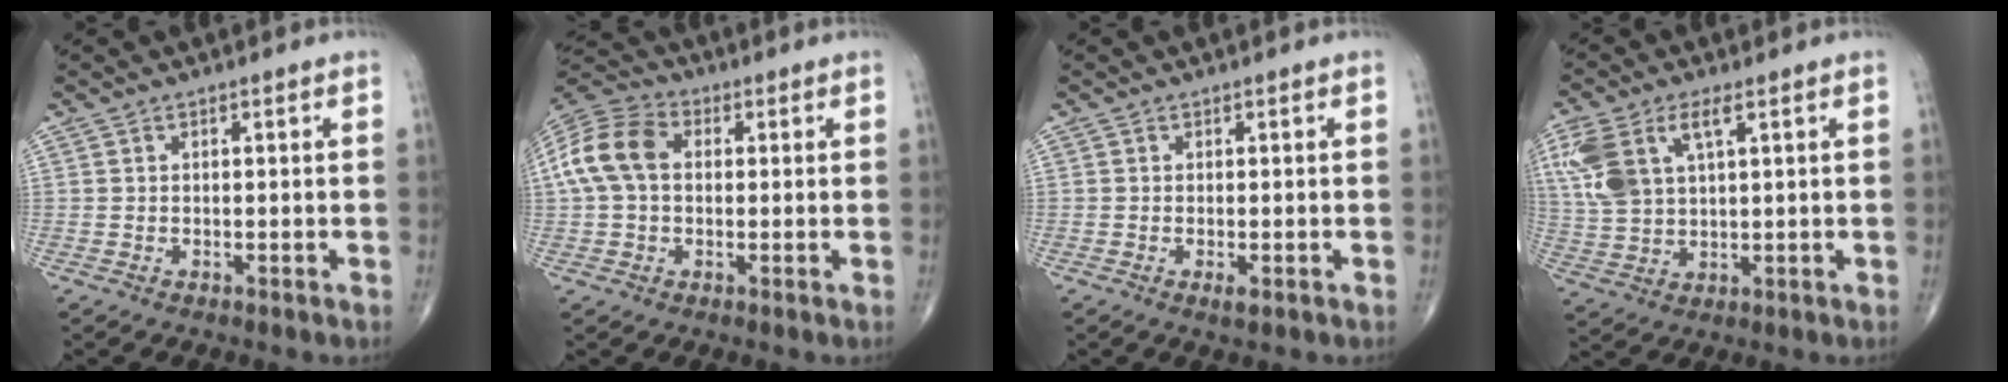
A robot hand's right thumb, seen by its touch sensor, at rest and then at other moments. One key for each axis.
{"total": 12.3, "fx": 1.4, "fy": 8.7, "fz": 8.6, "tx": -0.177, "ty": 0.033, "tz": 0.019}
{"total": 1.4, "fx": -0.5, "fy": 0.5, "fz": 1.2, "tx": -0.022, "ty": -0.004, "tz": -0.008}
{"total": 11.8, "fx": 4.4, "fy": 5.8, "fz": 9.2, "tx": -0.214, "ty": 0.006, "tz": 0.092}